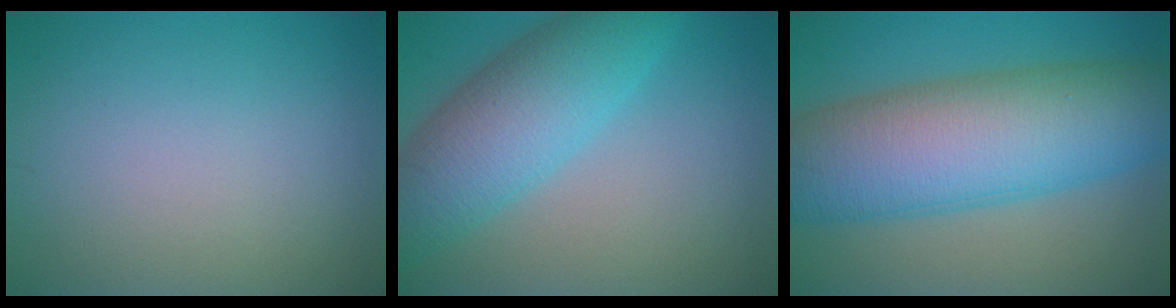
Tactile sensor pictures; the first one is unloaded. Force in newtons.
{"total": 8.1, "press": 8.0, "slide": 0.4}
{"total": 13.0, "press": 13.0, "slide": 0.1}